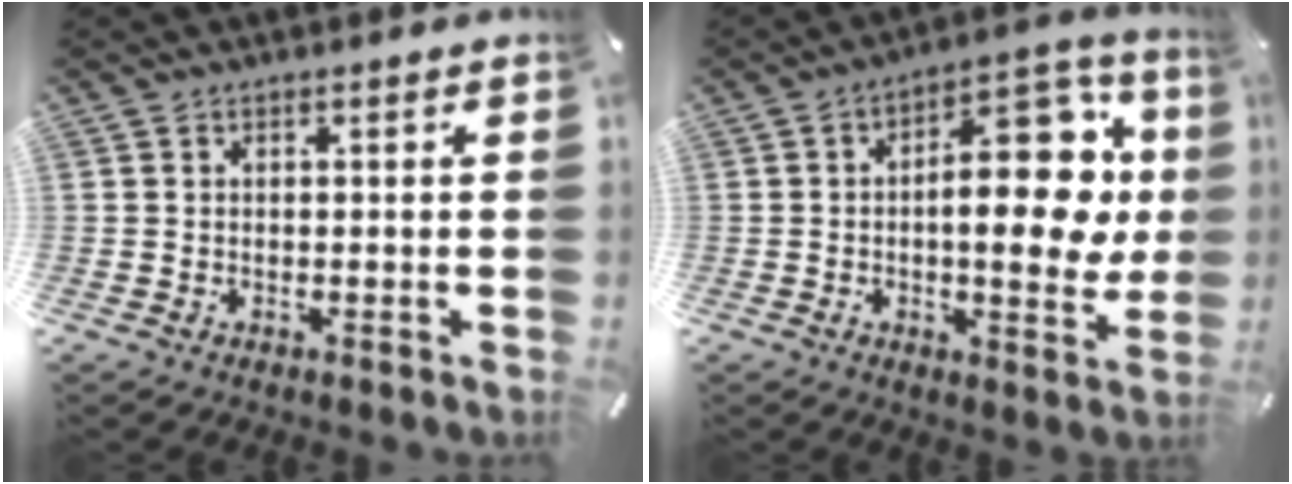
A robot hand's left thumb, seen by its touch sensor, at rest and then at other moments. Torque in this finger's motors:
{"motor_torque": [2.42, 2.59, 1.26, 0.06, 0.50]}